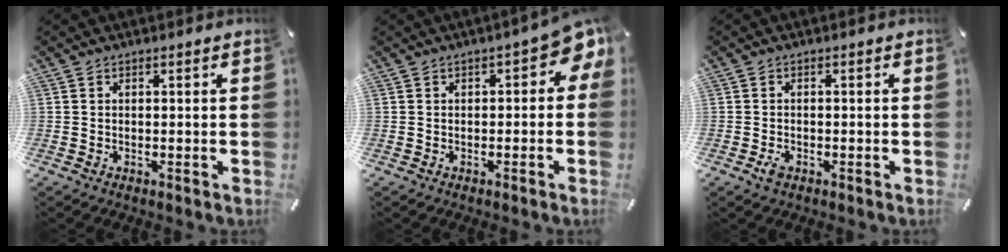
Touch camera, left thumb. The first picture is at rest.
{"total": 5.1, "force": [0.8, 2.6, 4.4], "torque": [-0.067, 0.002, 0.010]}
{"total": 1.7, "force": [-0.9, 0.9, 1.1], "torque": [-0.028, 0.000, -0.019]}